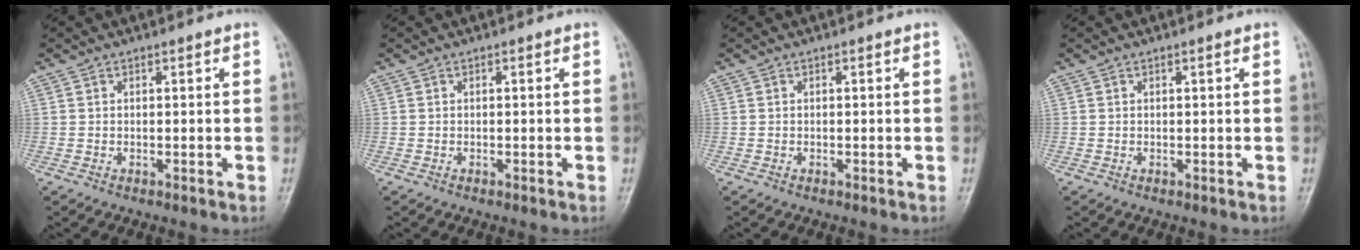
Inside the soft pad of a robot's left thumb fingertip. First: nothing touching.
{"total": 0.0}
{"total": 0.0}
{"total": 0.0}